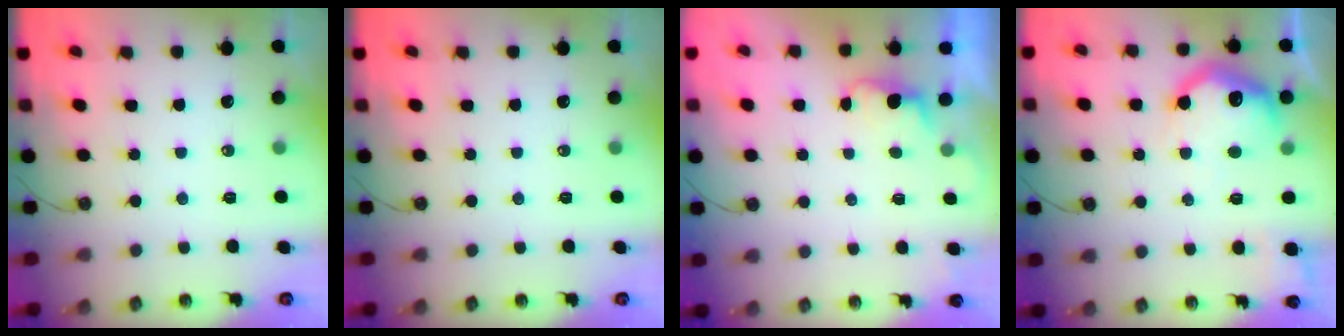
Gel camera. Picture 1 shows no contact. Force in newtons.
{"total": 0.0}
{"total": 1.1, "press": 0.8, "slide": 0.8}
{"total": 17.5, "press": 17.4, "slide": 1.5}